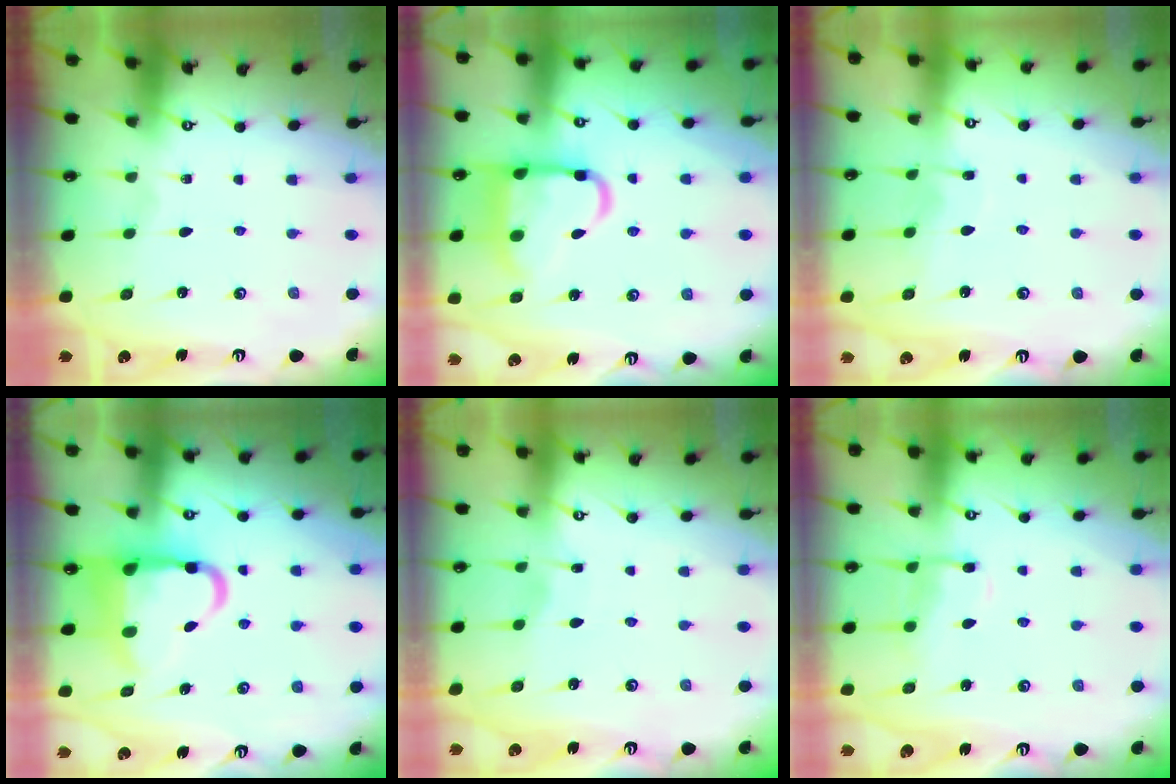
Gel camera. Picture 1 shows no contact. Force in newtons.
{"total": 13.3, "press": 13.2, "slide": 1.6}
{"total": 4.5, "press": 4.5, "slide": 0.3}
{"total": 10.9, "press": 10.7, "slide": 2.0}
{"total": 2.6, "press": 2.6, "slide": 0.3}
{"total": 10.1, "press": 10.1, "slide": 1.1}